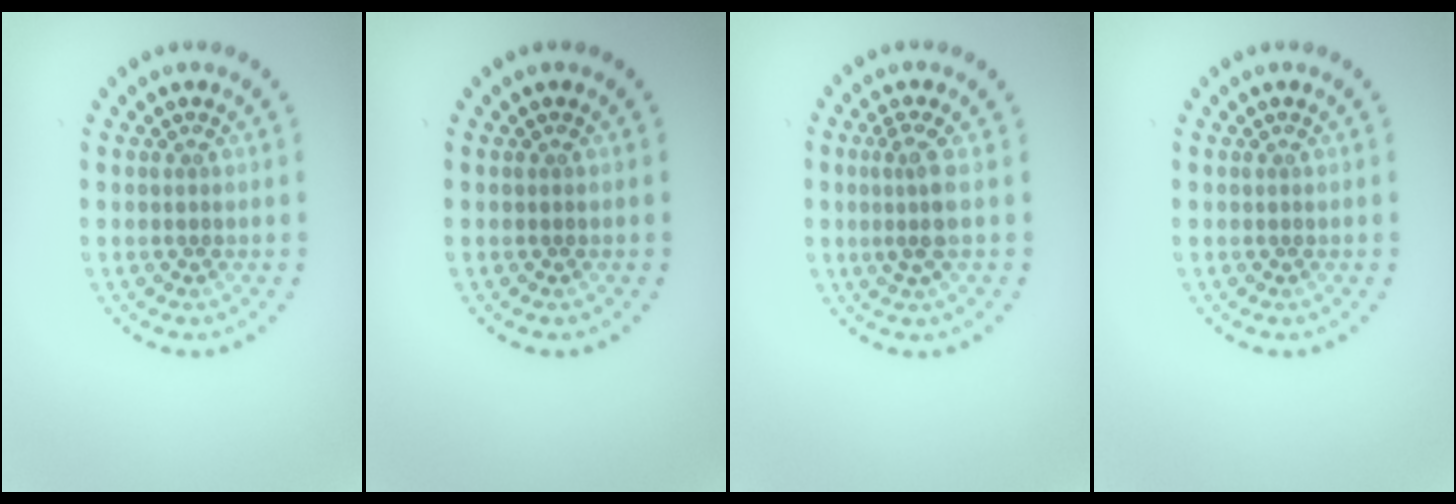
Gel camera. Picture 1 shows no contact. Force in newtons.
{"total": 0.0}
{"total": 2.3, "press": 1.8, "slide": 1.4}
{"total": 0.0}